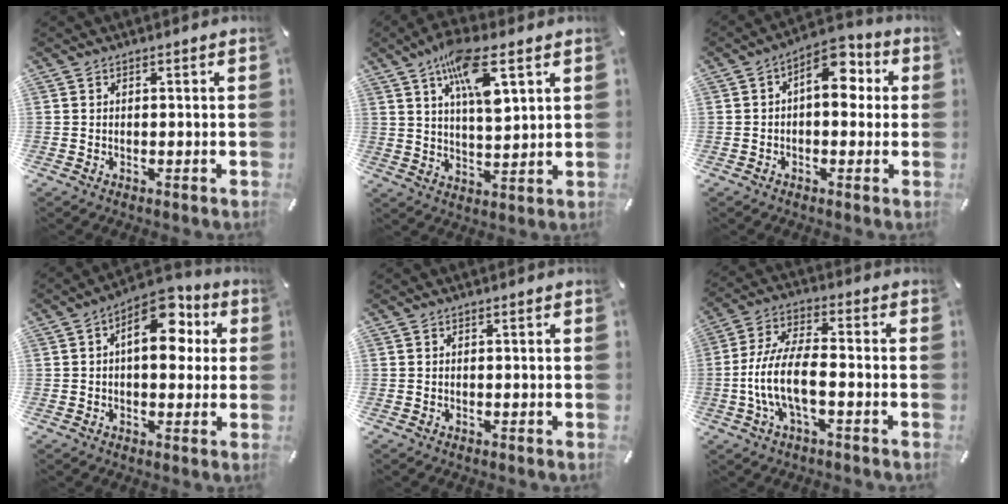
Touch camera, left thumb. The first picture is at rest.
{"total": 12.1, "force": [6.4, 4.1, 9.4], "torque": [-0.160, -0.019, 0.110]}
{"total": 9.5, "force": [2.5, 5.4, 7.4], "torque": [-0.096, -0.014, 0.037]}
{"total": 12.2, "force": [3.3, 7.1, 9.4], "torque": [-0.116, -0.016, 0.053]}
{"total": 0.0}
{"total": 11.4, "force": [-3.0, 4.7, 9.9], "torque": [-0.208, -0.003, -0.055]}